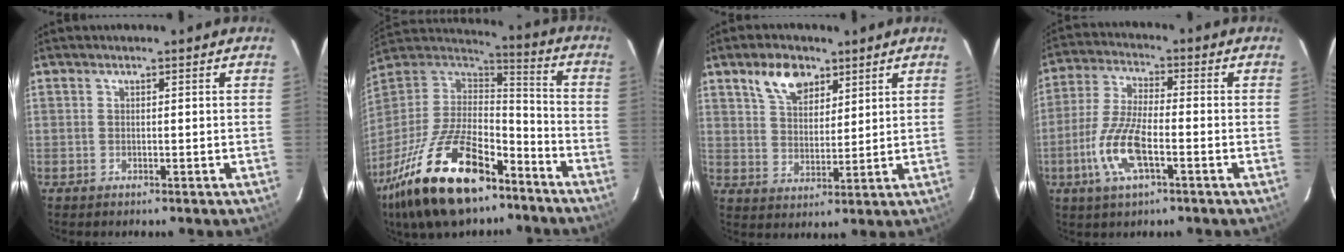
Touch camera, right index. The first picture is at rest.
{"total": 28.0, "force": [-17.6, 12.2, 18.1], "torque": [-0.366, -0.026, -0.291]}
{"total": 8.2, "force": [5.1, 4.6, 4.5], "torque": [-0.079, 0.013, 0.095]}
{"total": 10.9, "force": [-4.1, 3.3, 9.5], "torque": [-0.207, -0.004, -0.082]}